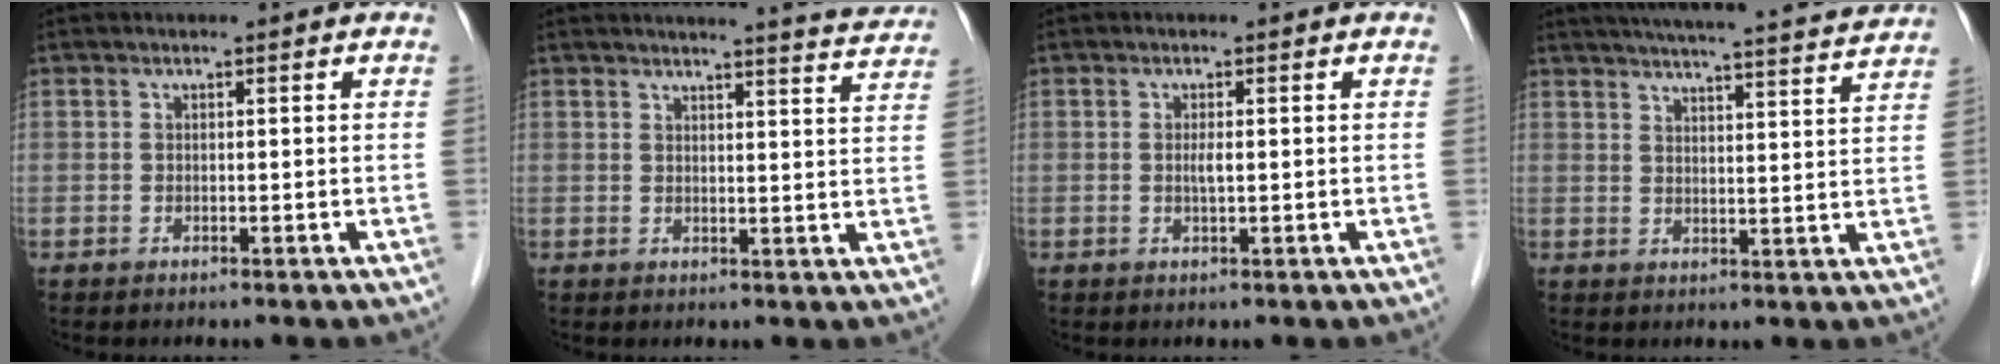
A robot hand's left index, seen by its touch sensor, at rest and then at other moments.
{"total": 9.4, "force": [9.1, -0.4, 2.2], "torque": [-0.029, -0.030, 0.090]}
{"total": 1.2, "force": [0.1, 0.1, 1.2], "torque": [-0.027, -0.001, 0.002]}
{"total": 22.0, "force": [20.4, 0.7, 8.3], "torque": [-0.128, -0.010, 0.256]}